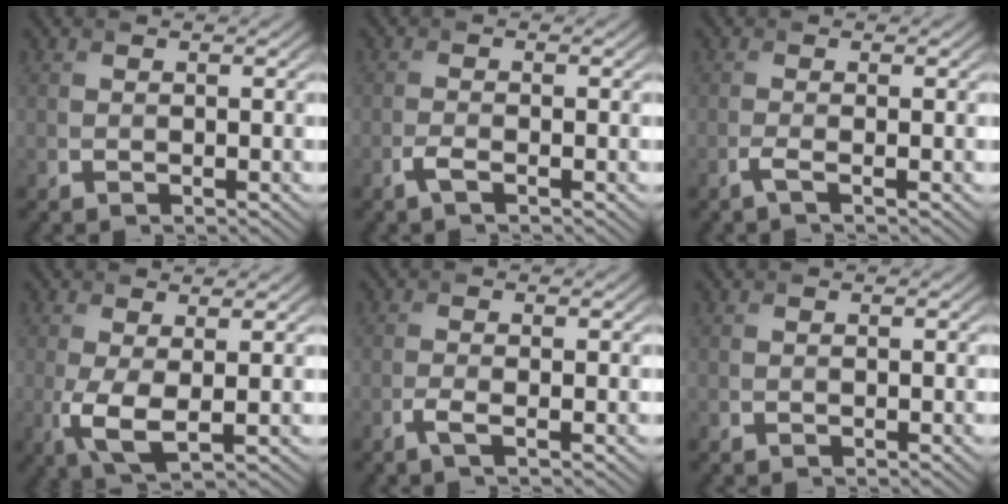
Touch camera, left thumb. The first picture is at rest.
{"total": 1.6, "force": [-1.0, 0.3, 1.2], "torque": [-0.029, 0.002, -0.023]}
{"total": 1.5, "force": [-0.7, 0.1, 1.4], "torque": [-0.027, 0.003, -0.022]}
{"total": 4.6, "force": [-0.2, 1.7, 4.2], "torque": [-0.106, -0.009, -0.003]}
{"total": 1.6, "force": [-0.8, 0.2, 1.4], "torque": [-0.031, 0.003, -0.022]}
{"total": 0.0}